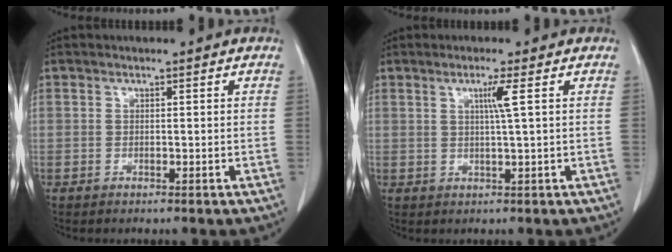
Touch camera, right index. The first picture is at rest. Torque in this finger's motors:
{"motor_torque": [0.33, 0.18, 0.05, 0.02]}